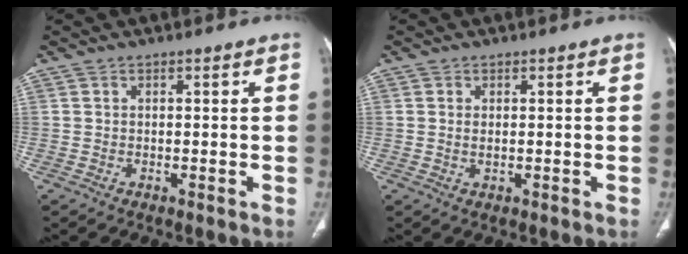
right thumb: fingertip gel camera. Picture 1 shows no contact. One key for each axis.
{"total": 1.1, "fx": 0.2, "fy": 0.5, "fz": 1.0, "tx": -0.022, "ty": -0.002, "tz": 0.007}